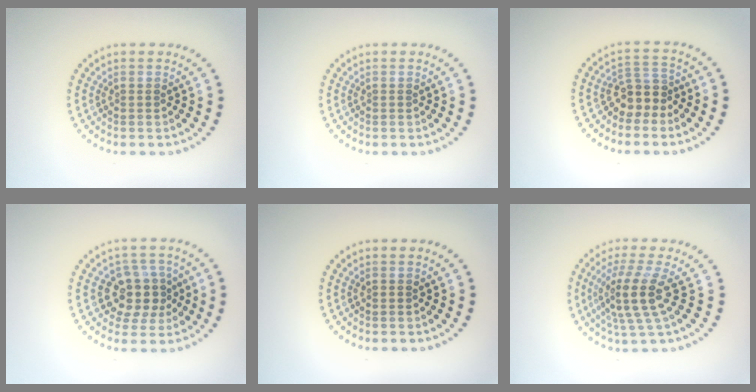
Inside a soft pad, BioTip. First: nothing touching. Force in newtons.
{"total": 0.0}
{"total": 2.8, "press": 2.3, "slide": 1.6}
{"total": 4.5, "press": 4.1, "slide": 1.8}
{"total": 0.5, "press": 0.4, "slide": 0.3}
{"total": 4.3, "press": 3.2, "slide": 2.8}